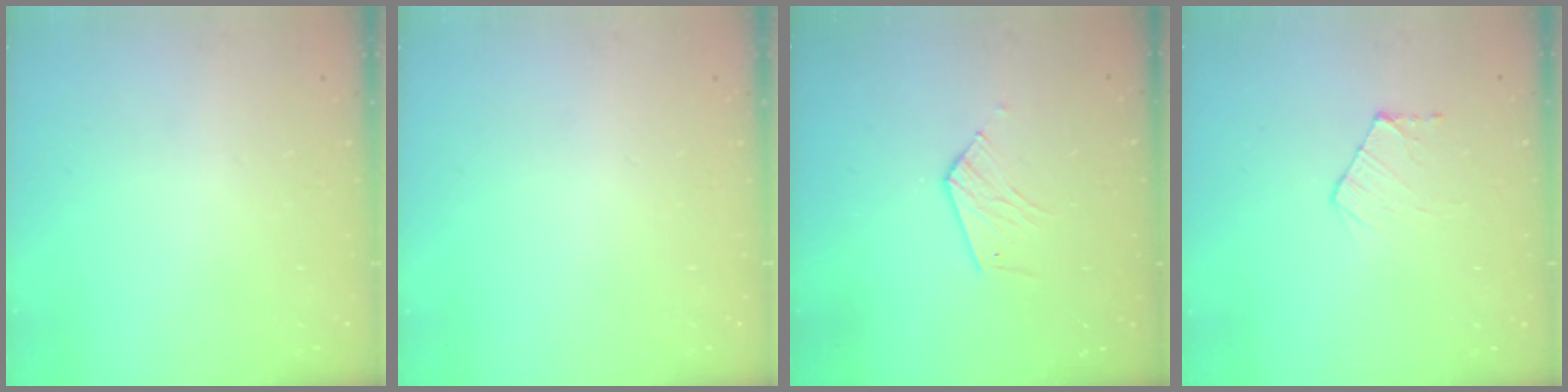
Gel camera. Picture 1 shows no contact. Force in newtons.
{"total": 0.0}
{"total": 6.2, "press": 6.2, "slide": 0.5}
{"total": 5.8, "press": 5.8, "slide": 0.6}